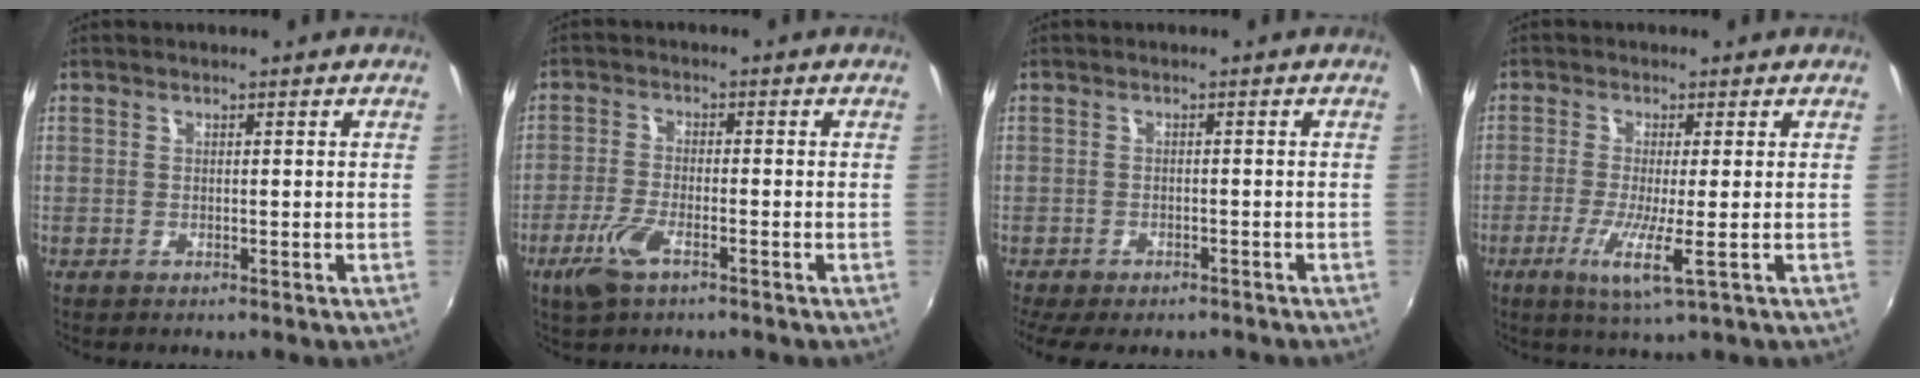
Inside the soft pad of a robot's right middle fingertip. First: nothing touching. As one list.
[{"total": 6.3, "force": [-3.7, 2.1, 4.7], "torque": [-0.114, -0.012, -0.071]}, {"total": 7.0, "force": [-5.4, 2.6, 3.5], "torque": [-0.085, -0.034, -0.084]}, {"total": 6.0, "force": [-2.1, -0.4, 5.6], "torque": [-0.124, -0.019, -0.045]}]